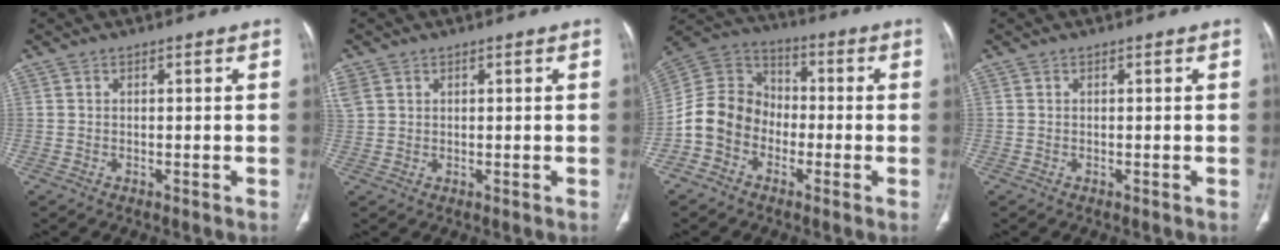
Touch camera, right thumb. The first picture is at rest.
{"total": 4.1, "force": [1.6, 3.3, 1.7], "torque": [-0.055, 0.012, 0.046]}
{"total": 11.2, "force": [-3.8, 9.4, 4.8], "torque": [-0.078, 0.050, -0.083]}
{"total": 0.0}